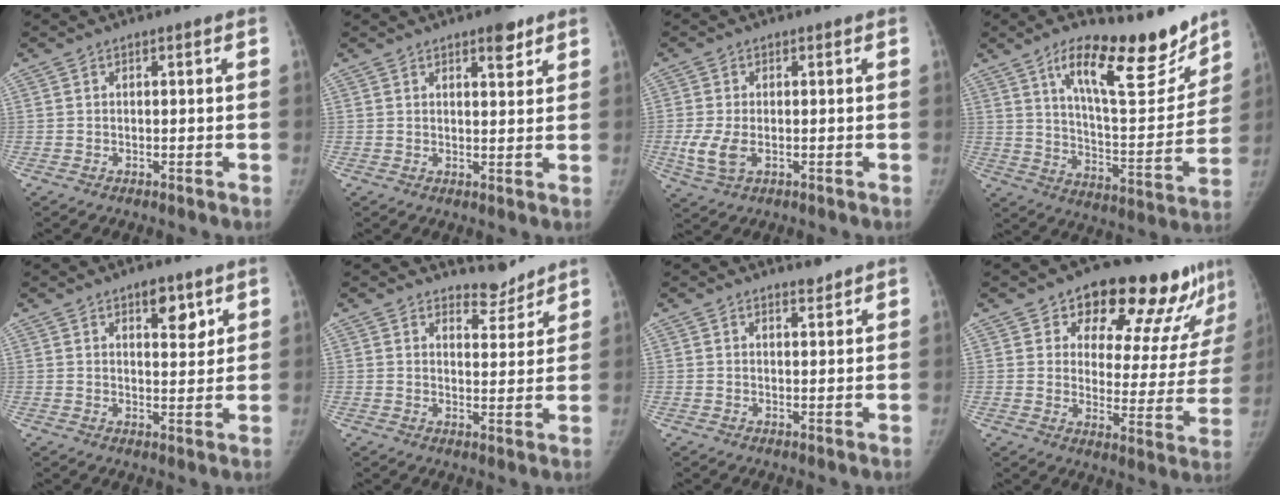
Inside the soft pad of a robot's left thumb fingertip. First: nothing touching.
{"total": 4.4, "force": [2.9, 1.7, 2.9], "torque": [-0.025, -0.016, 0.039]}
{"total": 5.3, "force": [-0.9, 3.1, 4.2], "torque": [-0.100, -0.011, -0.014]}
{"total": 20.7, "force": [14.2, 6.7, 13.5], "torque": [-0.155, -0.086, 0.229]}
{"total": 5.6, "force": [3.3, 2.6, 3.8], "torque": [-0.033, -0.020, 0.047]}
{"total": 4.6, "force": [4.4, 1.5, 0.2], "torque": [0.017, -0.043, 0.069]}
{"total": 1.7, "force": [1.6, 0.4, 0.3], "torque": [0.003, -0.015, 0.025]}
{"total": 20.0, "force": [14.9, 8.8, 10.0], "torque": [-0.070, -0.085, 0.186]}